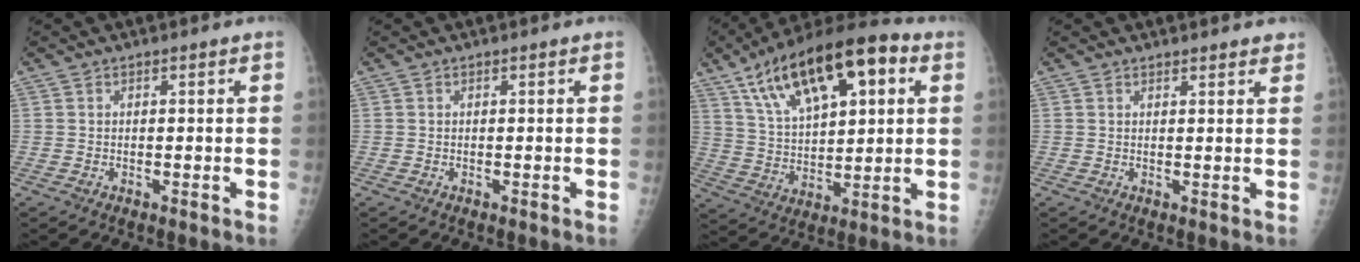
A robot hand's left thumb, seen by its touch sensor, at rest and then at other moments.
{"total": 0.0}
{"total": 21.9, "force": [10.0, 9.5, 17.0], "torque": [-0.264, -0.005, 0.173]}
{"total": 3.0, "force": [2.7, 0.8, 0.9], "torque": [0.006, -0.008, 0.027]}